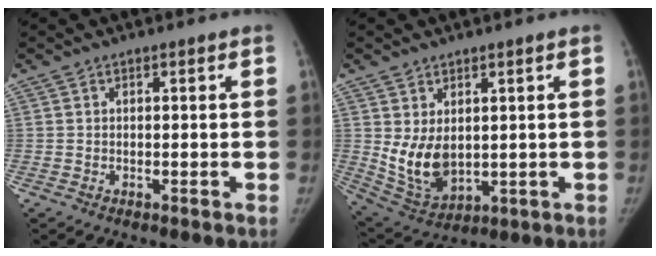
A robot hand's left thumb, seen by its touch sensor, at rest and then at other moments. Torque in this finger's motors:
{"motor_torque": [-0.30, 1.06, 0.46, -0.64, 0.11]}